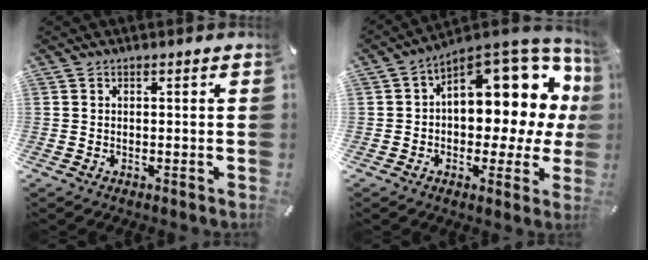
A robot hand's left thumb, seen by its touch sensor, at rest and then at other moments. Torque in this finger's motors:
{"motor_torque": [0.71, 0.71, 0.51, 0.07, 0.44]}